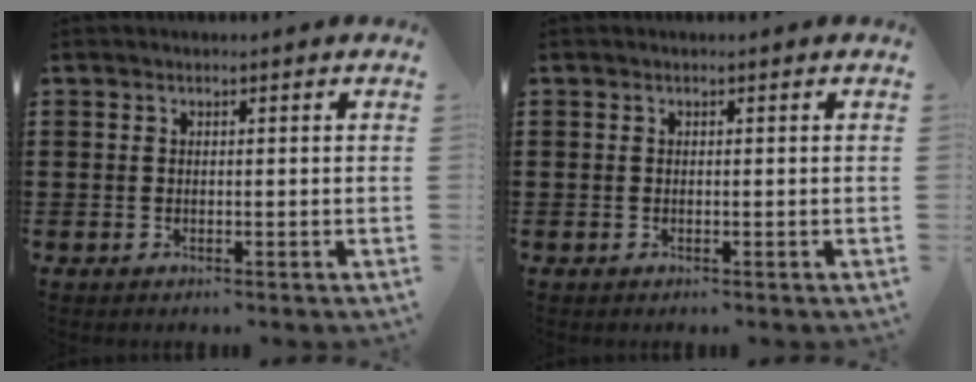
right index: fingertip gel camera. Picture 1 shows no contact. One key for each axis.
{"total": 0.0}